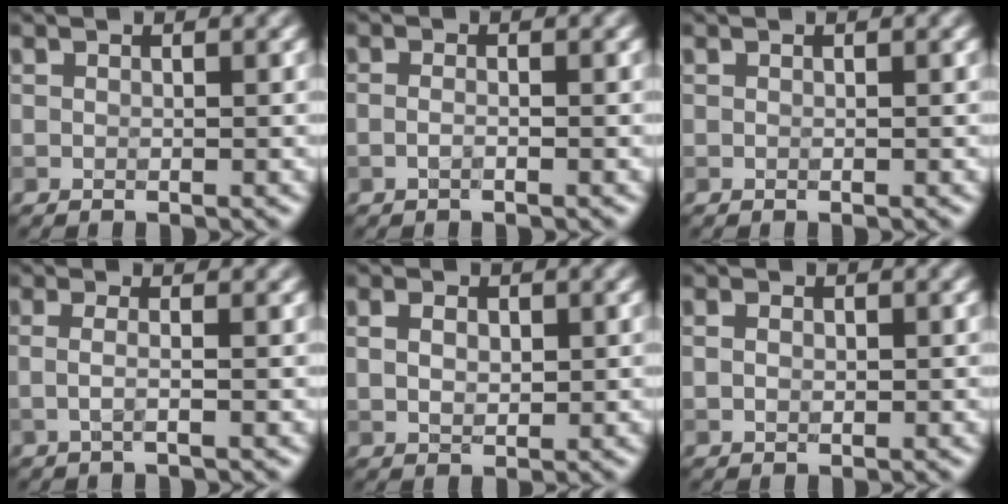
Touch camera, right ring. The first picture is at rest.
{"total": 0.8, "force": [-0.4, 0.2, 0.7], "torque": [-0.015, -0.002, -0.010]}
{"total": 0.0}
{"total": 2.1, "force": [0.0, 0.8, 2.0], "torque": [-0.035, -0.004, -0.015]}
{"total": 2.2, "force": [0.5, 1.5, 1.5], "torque": [-0.030, 0.000, 0.011]}
{"total": 1.4, "force": [0.2, 1.1, 0.9], "torque": [-0.015, 0.001, 0.004]}